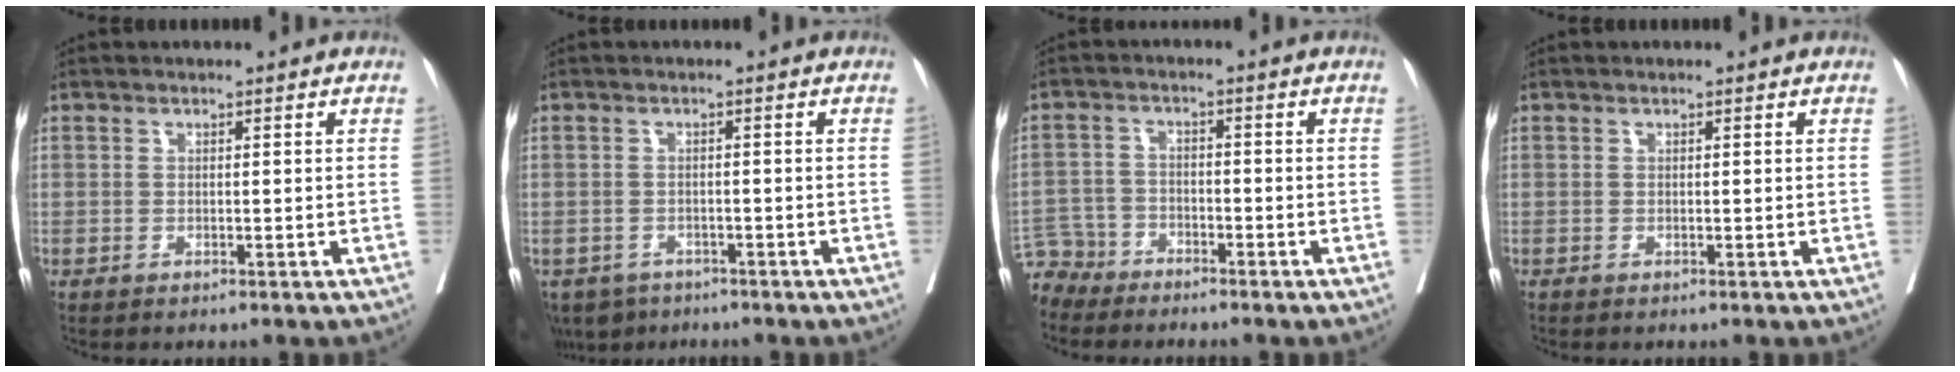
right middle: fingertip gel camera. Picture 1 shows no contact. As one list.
[{"total": 4.8, "force": [-3.5, 3.2, 1.0], "torque": [-0.011, -0.001, -0.053]}, {"total": 5.1, "force": [-4.7, 1.7, -0.8], "torque": [0.013, -0.003, -0.095]}, {"total": 0.0}]